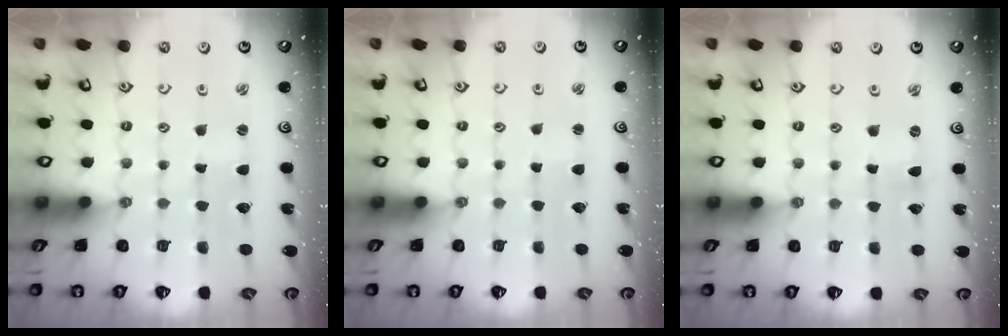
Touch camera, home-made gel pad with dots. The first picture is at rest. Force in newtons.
{"total": 1.8, "press": 1.8, "slide": 0.2}
{"total": 0.0}